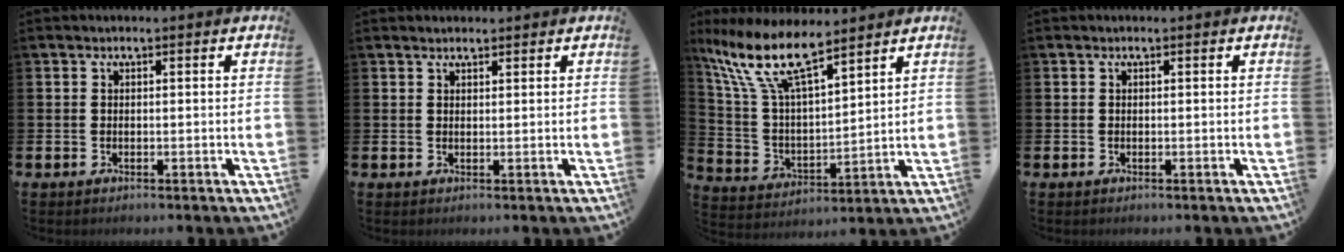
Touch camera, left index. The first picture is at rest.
{"total": 1.3, "force": [1.2, 0.4, 0.2], "torque": [0.003, 0.000, 0.020]}
{"total": 11.9, "force": [9.4, 3.0, 6.6], "torque": [-0.167, -0.035, 0.167]}
{"total": 0.0}